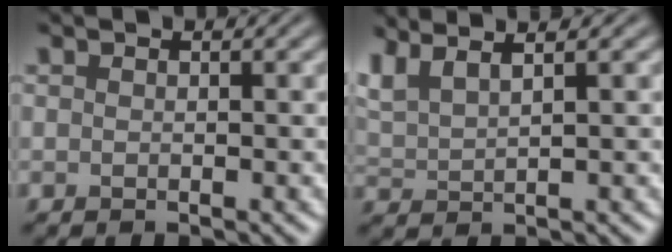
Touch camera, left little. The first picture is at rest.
{"total": 3.2, "force": [2.4, 0.6, 2.0], "torque": [-0.053, 0.014, 0.050]}